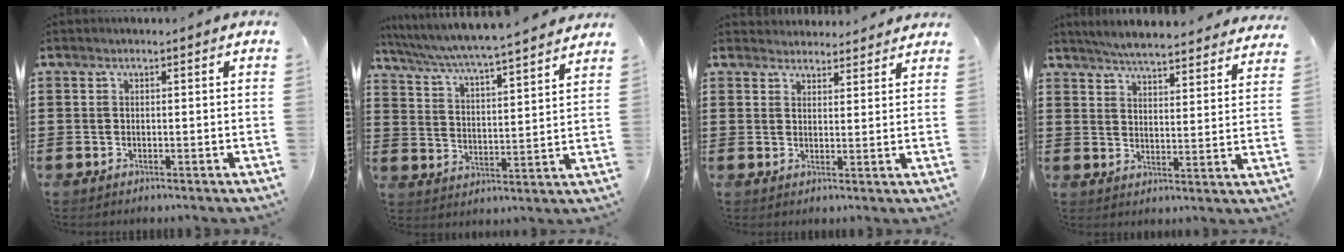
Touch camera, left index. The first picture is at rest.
{"total": 4.3, "force": [4.0, -0.6, 1.4], "torque": [-0.049, -0.036, 0.061]}
{"total": 3.1, "force": [3.0, 0.6, -0.1], "torque": [-0.009, -0.009, 0.057]}
{"total": 4.8, "force": [4.8, -0.4, 0.8], "torque": [-0.037, -0.029, 0.082]}